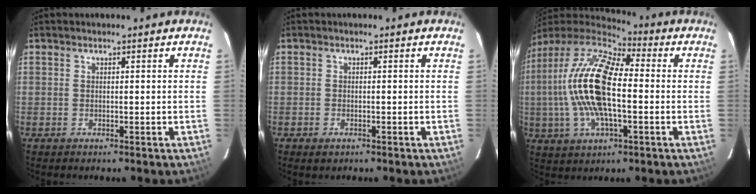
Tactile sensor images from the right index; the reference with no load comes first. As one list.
[{"total": 1.4, "force": [-0.9, 0.9, 0.6], "torque": [-0.010, -0.002, -0.014]}, {"total": 19.5, "force": [-0.5, 7.9, 17.8], "torque": [-0.350, 0.005, -0.020]}]